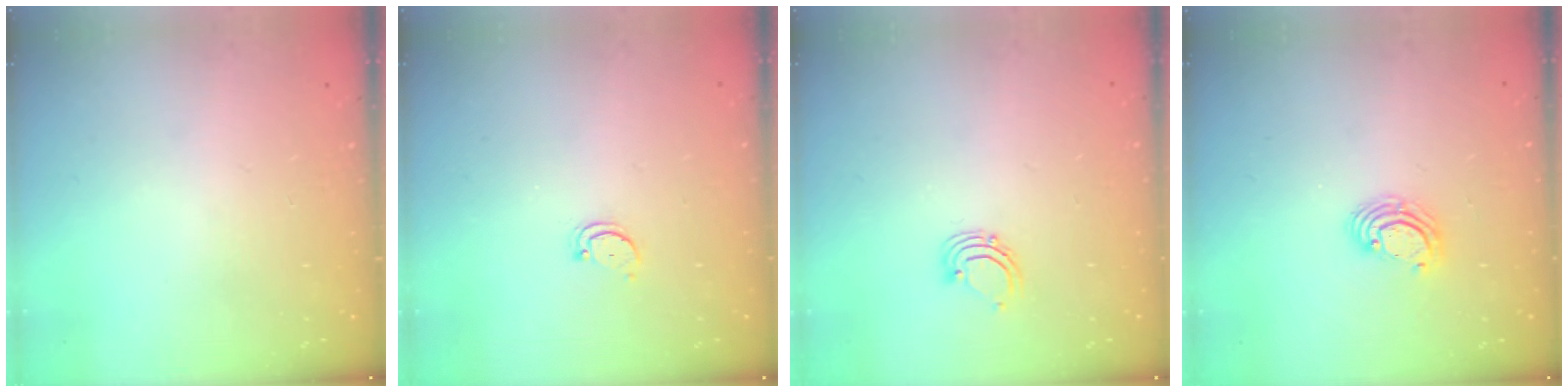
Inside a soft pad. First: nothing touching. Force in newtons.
{"total": 2.5, "press": 2.4, "slide": 0.5}
{"total": 2.9, "press": 2.9, "slide": 0.2}
{"total": 4.0, "press": 3.9, "slide": 0.2}